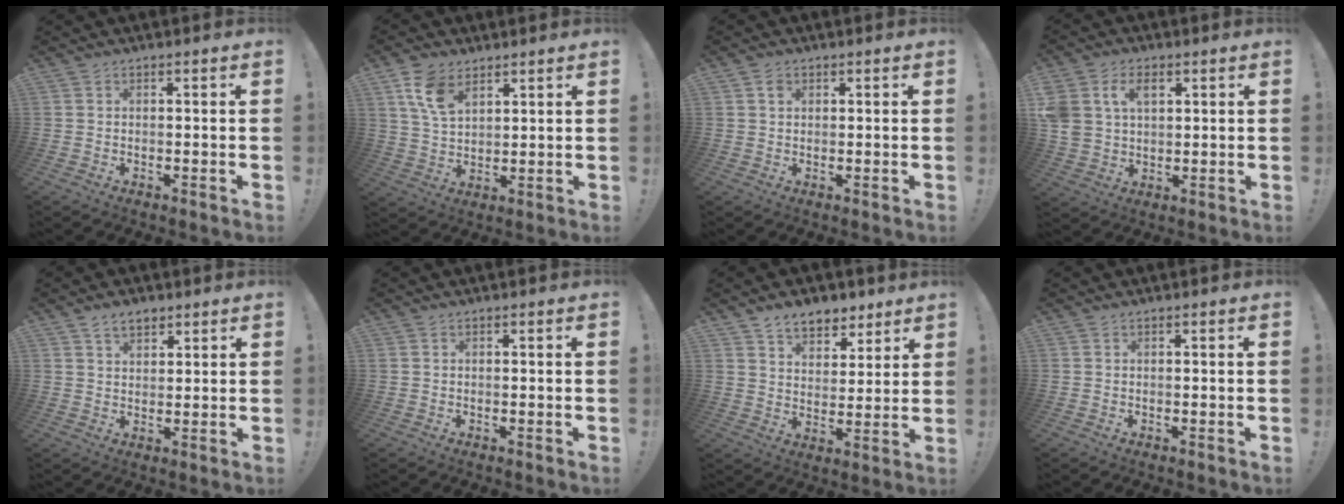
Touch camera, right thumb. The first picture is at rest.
{"total": 9.1, "force": [5.3, 5.0, 5.4], "torque": [-0.104, -0.011, 0.105]}
{"total": 1.6, "force": [0.6, 1.3, 0.7], "torque": [-0.001, -0.002, 0.009]}
{"total": 9.2, "force": [3.4, 6.8, 5.1], "torque": [-0.101, -0.002, 0.066]}
{"total": 4.9, "force": [3.3, 2.8, 2.2], "torque": [-0.030, -0.014, 0.060]}
{"total": 0.0}
{"total": 8.8, "force": [6.5, 5.2, 2.7], "torque": [-0.027, -0.045, 0.122]}
{"total": 0.0}